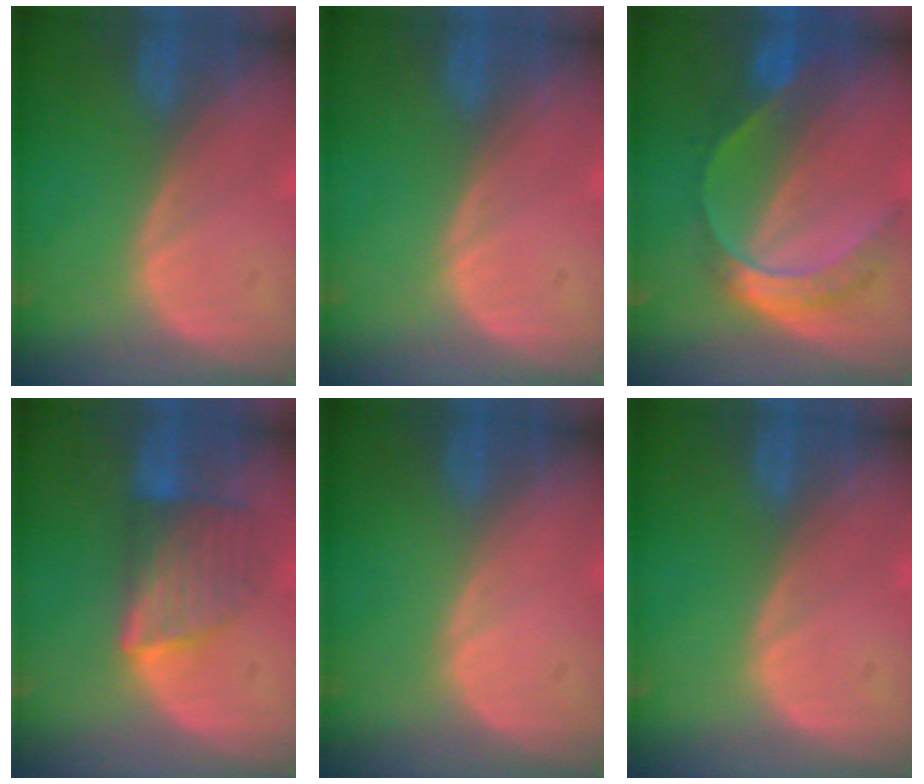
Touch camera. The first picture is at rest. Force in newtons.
{"total": 0.0}
{"total": 7.8, "press": 6.5, "slide": 4.2}
{"total": 6.6, "press": 6.5, "slide": 1.0}
{"total": 0.0}
{"total": 0.0}